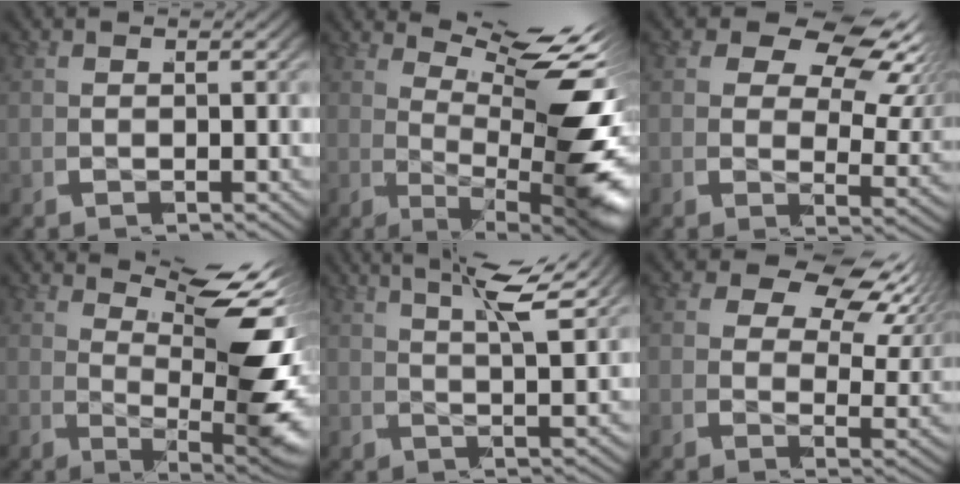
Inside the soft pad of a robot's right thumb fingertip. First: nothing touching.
{"total": 12.7, "force": [2.1, 4.8, 11.5], "torque": [-0.163, -0.016, 0.043]}
{"total": 7.5, "force": [3.7, 4.1, 5.1], "torque": [-0.066, 0.002, 0.050]}
{"total": 11.4, "force": [2.5, 4.0, 10.3], "torque": [-0.142, -0.009, 0.049]}
{"total": 5.8, "force": [4.1, 1.3, 3.9], "torque": [-0.060, 0.011, 0.060]}
{"total": 7.1, "force": [4.1, 3.6, 4.5], "torque": [-0.056, 0.006, 0.055]}